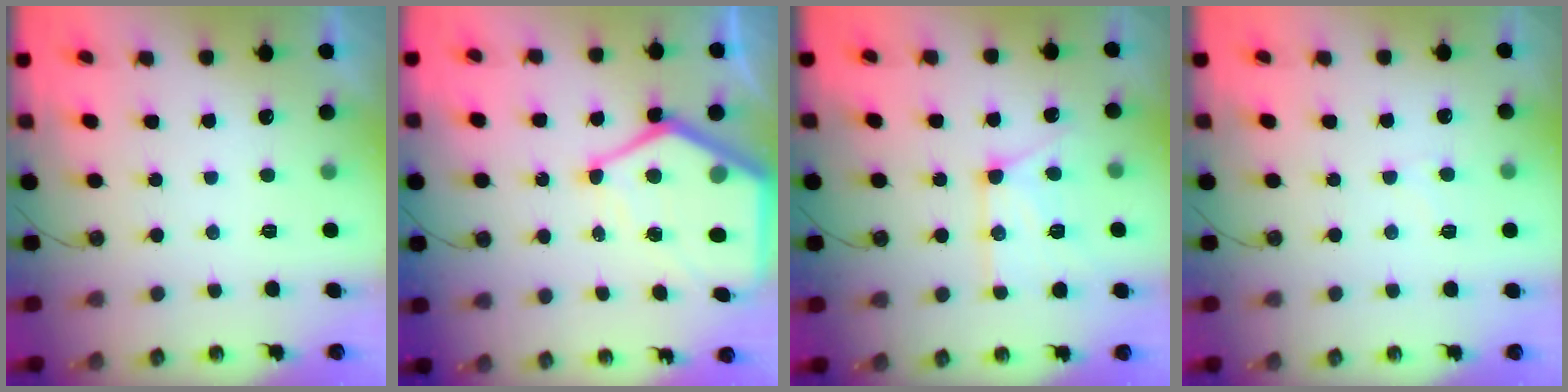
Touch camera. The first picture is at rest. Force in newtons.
{"total": 16.3, "press": 16.2, "slide": 1.5}
{"total": 12.2, "press": 12.2, "slide": 0.4}
{"total": 5.0, "press": 4.9, "slide": 0.6}